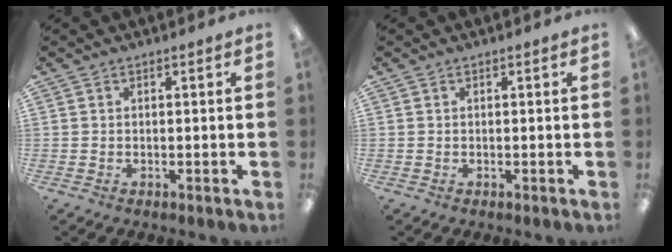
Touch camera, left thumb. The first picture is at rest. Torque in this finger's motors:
{"motor_torque": [-0.01, 0.00, 0.01, -0.03, 0.00]}